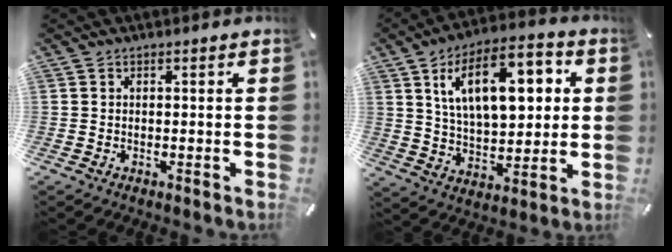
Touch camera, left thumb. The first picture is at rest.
{"total": 18.3, "force": [6.8, 9.5, 14.1], "torque": [-0.227, -0.006, 0.109]}